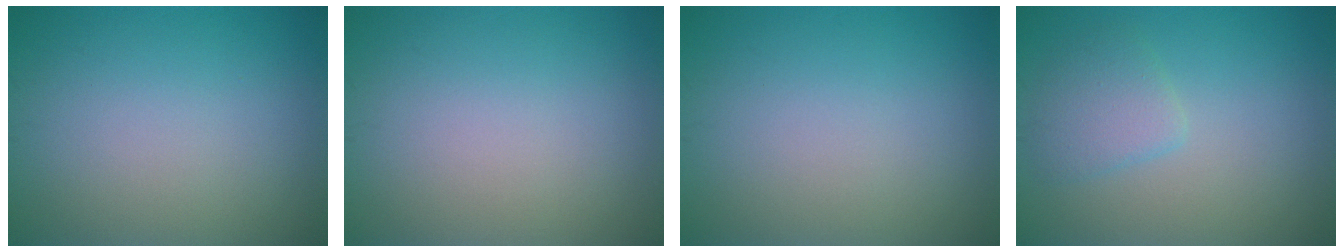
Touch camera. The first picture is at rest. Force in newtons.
{"total": 0.0}
{"total": 0.0}
{"total": 2.4, "press": 2.4, "slide": 0.3}